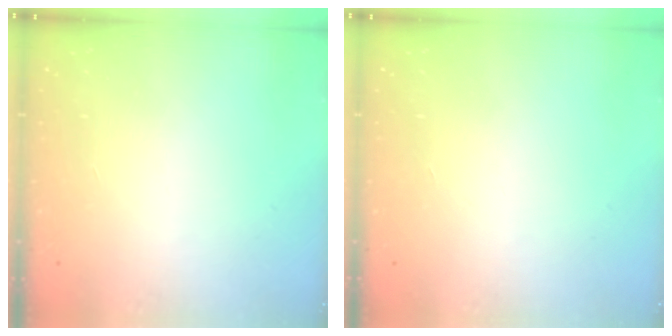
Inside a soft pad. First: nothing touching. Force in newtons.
{"total": 0.0}